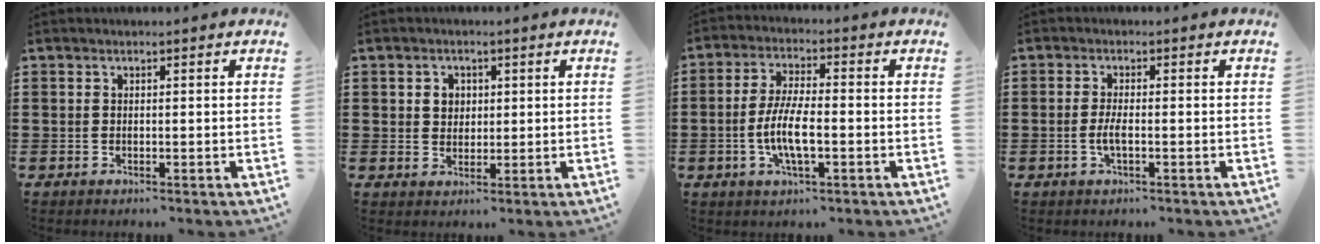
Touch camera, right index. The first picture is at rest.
{"total": 2.6, "force": [0.6, 2.2, 1.2], "torque": [-0.031, 0.010, 0.009]}
{"total": 7.3, "force": [-1.8, 2.1, 6.8], "torque": [-0.147, -0.010, -0.039]}
{"total": 2.6, "force": [-0.7, 0.5, 2.5], "torque": [-0.058, -0.006, -0.017]}